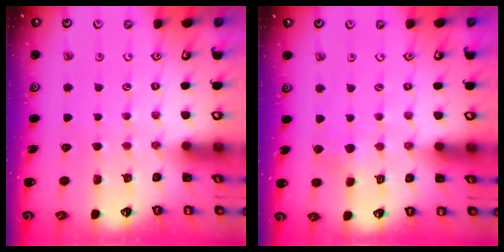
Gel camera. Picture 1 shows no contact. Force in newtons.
{"total": 1.9, "press": 1.9, "slide": 0.2}